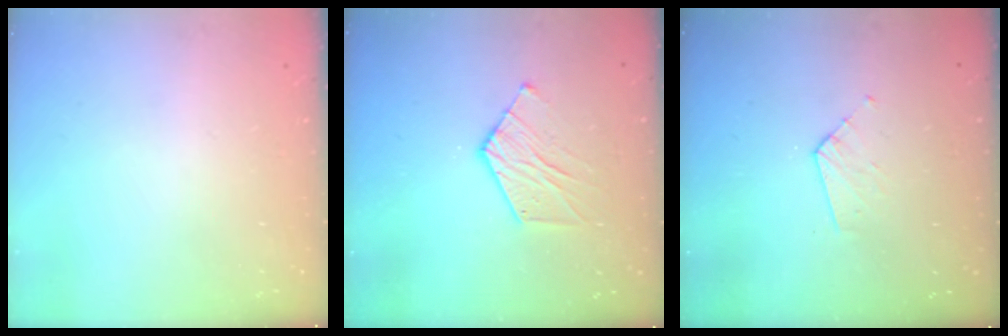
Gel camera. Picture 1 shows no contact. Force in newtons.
{"total": 7.7, "press": 7.7, "slide": 0.1}
{"total": 3.9, "press": 3.9, "slide": 0.4}